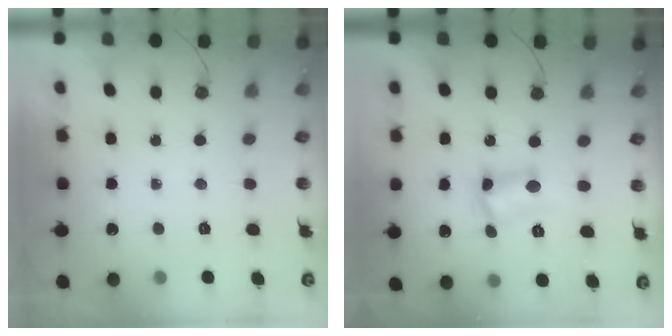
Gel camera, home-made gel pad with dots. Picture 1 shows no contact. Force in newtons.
{"total": 6.6, "press": 6.6, "slide": 0.7}